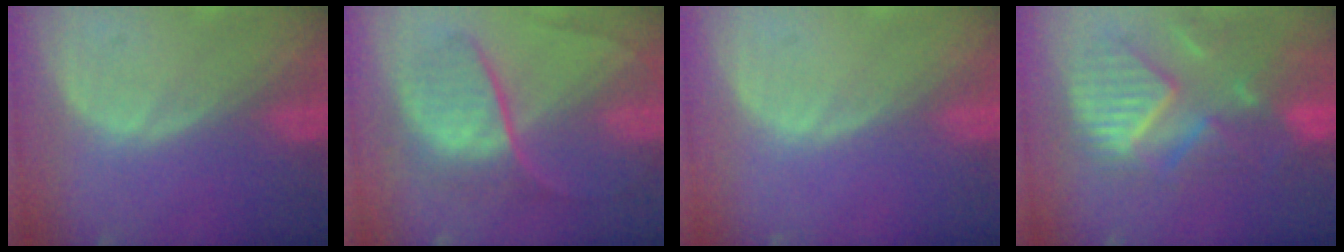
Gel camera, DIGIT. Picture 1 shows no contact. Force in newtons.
{"total": 7.5, "press": 7.2, "slide": 2.1}
{"total": 0.0}
{"total": 10.6, "press": 9.7, "slide": 4.3}